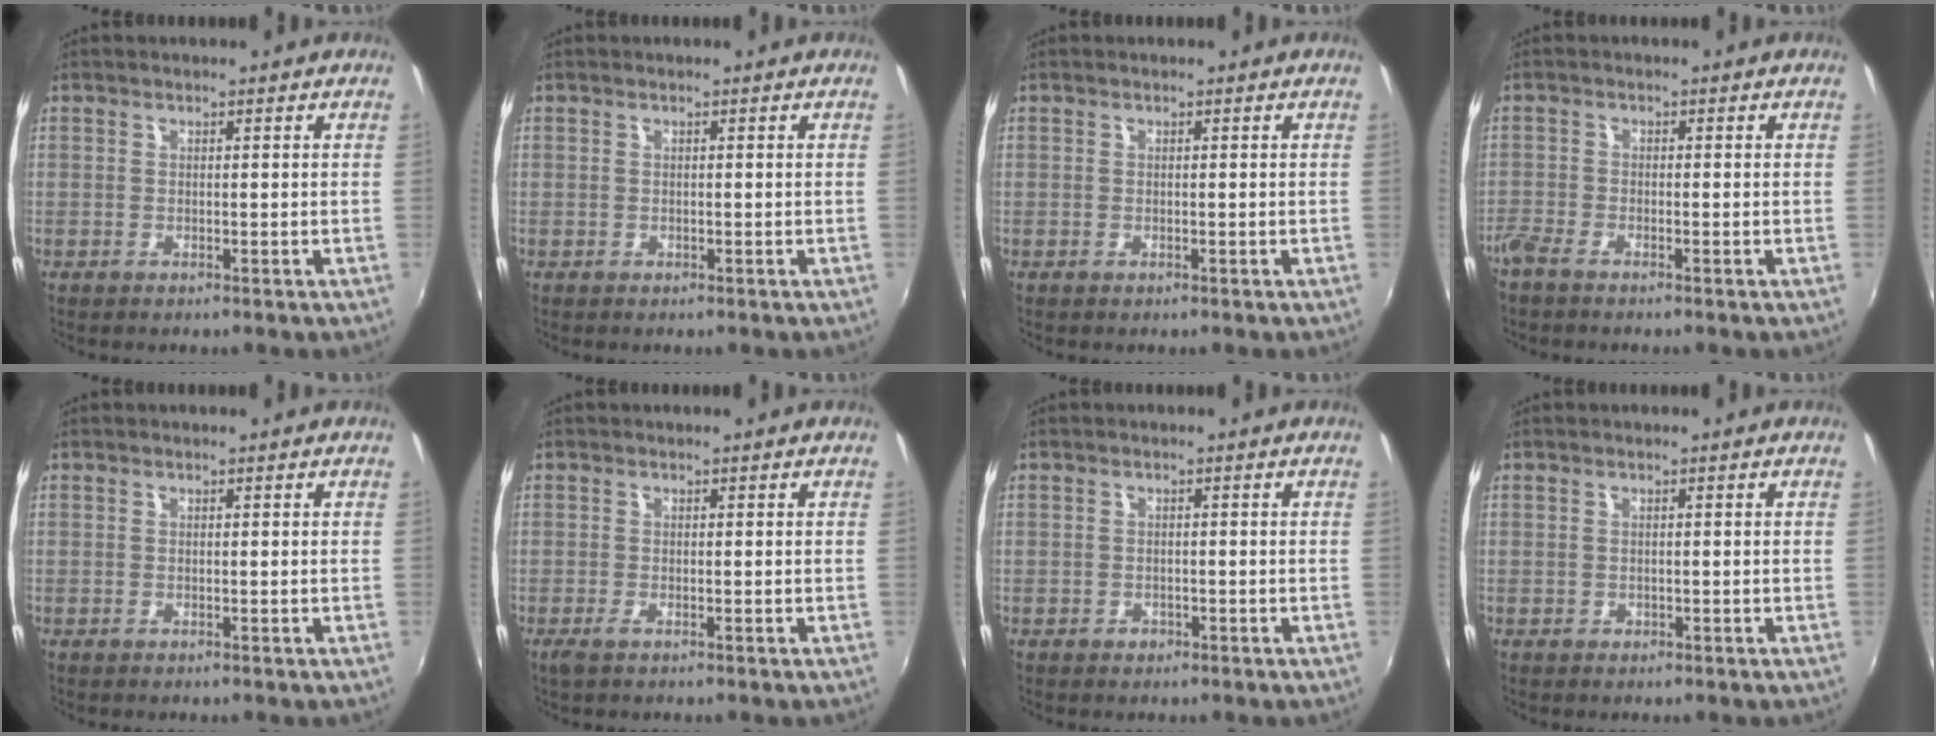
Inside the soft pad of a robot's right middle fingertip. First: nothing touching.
{"total": 0.0}
{"total": 0.0}
{"total": 3.1, "force": [-2.6, 0.6, 1.5], "torque": [-0.042, -0.009, -0.056]}
{"total": 0.0}
{"total": 1.4, "force": [-0.8, 0.2, 1.2], "torque": [-0.023, -0.006, -0.016]}
{"total": 1.0, "force": [-0.7, 0.7, 0.2], "torque": [-0.004, -0.002, -0.010]}
{"total": 0.0}